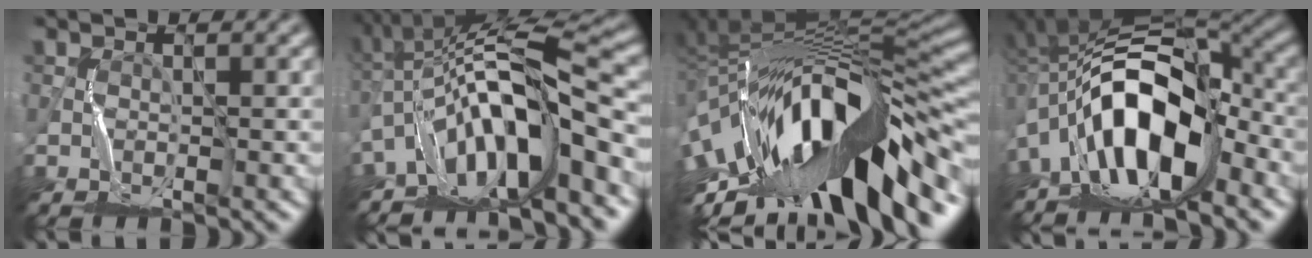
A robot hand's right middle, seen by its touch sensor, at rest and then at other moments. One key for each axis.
{"total": 11.0, "fx": -4.8, "fy": 2.9, "fz": 9.5, "tx": -0.147, "ty": 0.024, "tz": -0.089}
{"total": 16.7, "fx": -5.4, "fy": 5.4, "fz": 14.9, "tx": -0.248, "ty": 0.029, "tz": -0.102}
{"total": 11.4, "fx": -4.7, "fy": 4.3, "fz": 9.4, "tx": -0.158, "ty": 0.020, "tz": -0.092}